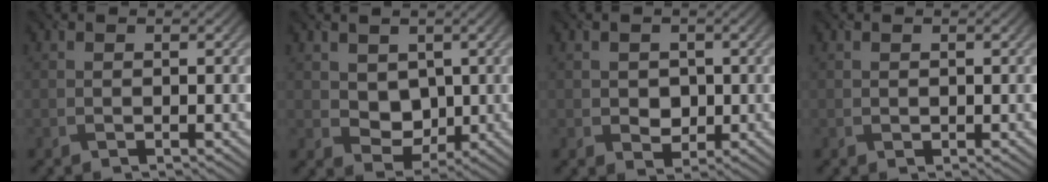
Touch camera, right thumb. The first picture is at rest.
{"total": 4.9, "force": [1.2, 4.0, 2.6], "torque": [-0.064, -0.009, 0.018]}
{"total": 2.8, "force": [0.1, 2.5, 1.3], "torque": [-0.031, -0.006, -0.005]}
{"total": 0.6, "force": [0.3, 0.6, 0.1], "torque": [-0.003, -0.005, 0.006]}